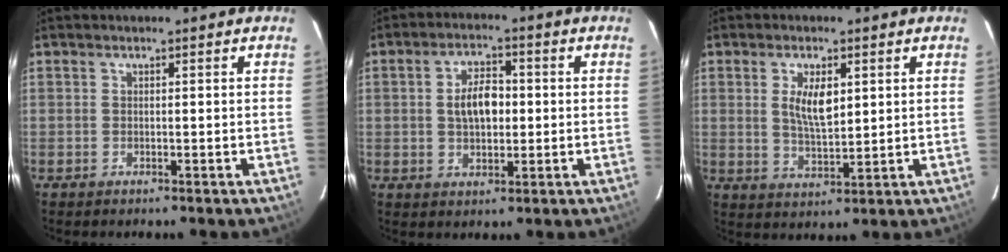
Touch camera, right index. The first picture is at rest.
{"total": 6.6, "force": [0.3, 3.8, 5.5], "torque": [-0.099, 0.011, 0.008]}
{"total": 6.4, "force": [1.8, 2.8, 5.5], "torque": [-0.098, -0.002, 0.037]}